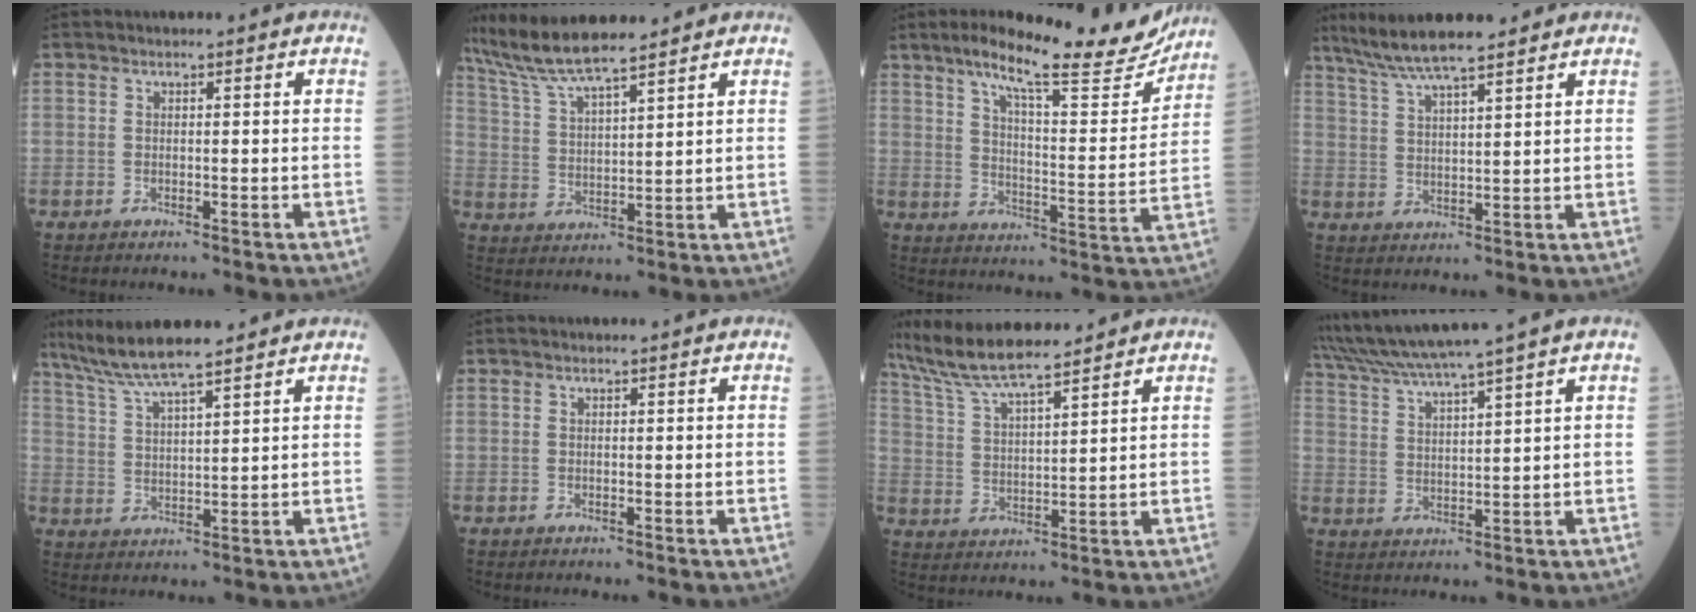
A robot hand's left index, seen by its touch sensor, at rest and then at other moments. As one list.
[{"total": 10.7, "force": [9.4, 0.3, 5.0], "torque": [-0.107, 0.020, 0.177]}, {"total": 19.0, "force": [16.0, 2.2, 10.0], "torque": [-0.147, -0.015, 0.221]}, {"total": 10.2, "force": [8.6, 0.7, 5.5], "torque": [-0.098, 0.026, 0.147]}, {"total": 9.6, "force": [8.2, 0.2, 5.0], "torque": [-0.097, 0.023, 0.149]}, {"total": 0.0}, {"total": 11.7, "force": [10.4, 0.5, 5.4], "torque": [-0.109, 0.020, 0.195]}, {"total": 10.0, "force": [8.5, -2.2, 4.8], "torque": [-0.089, 0.017, 0.158]}]